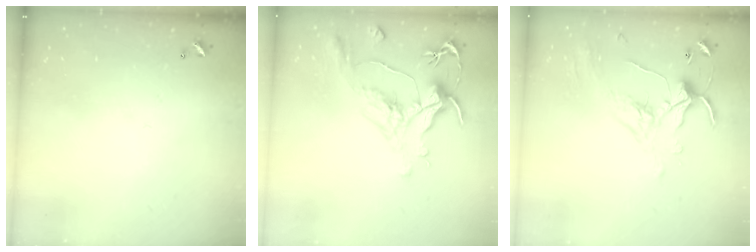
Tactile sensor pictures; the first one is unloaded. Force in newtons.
{"total": 1.1, "press": 0.2, "slide": 1.1}
{"total": 1.2, "press": 0.6, "slide": 1.1}